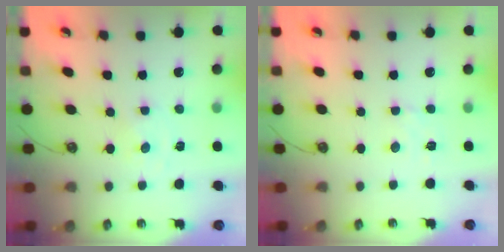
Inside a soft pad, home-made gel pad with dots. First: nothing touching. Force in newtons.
{"total": 3.2, "press": 3.2, "slide": 0.6}